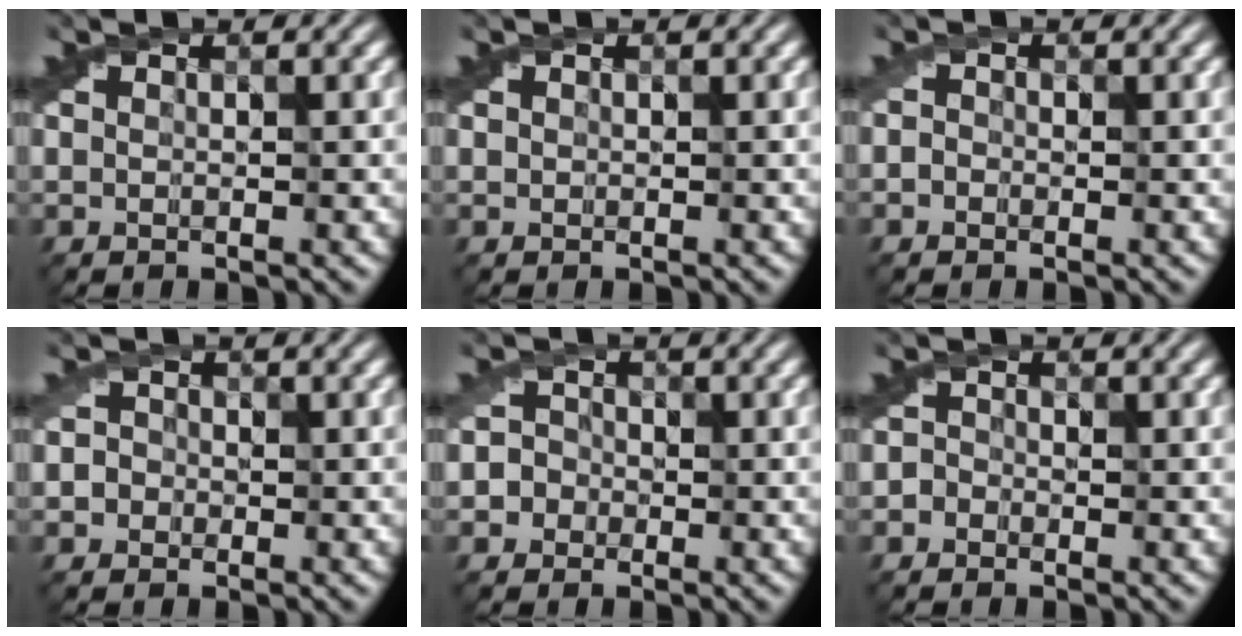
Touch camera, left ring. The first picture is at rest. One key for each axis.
{"total": 0.0}
{"total": 1.1, "fx": -0.3, "fy": 1.0, "fz": 0.3, "tx": 0.004, "ty": -0.005, "tz": -0.020}
{"total": 2.9, "fx": 0.3, "fy": 2.6, "fz": 1.3, "tx": -0.009, "ty": 0.016, "tz": -0.012}
{"total": 3.5, "fx": -0.4, "fy": 3.3, "fz": 1.1, "tx": 0.009, "ty": 0.019, "tz": -0.042}
{"total": 1.8, "fx": -0.4, "fy": 1.7, "fz": 0.5, "tx": 0.010, "ty": 0.005, "tz": -0.026}